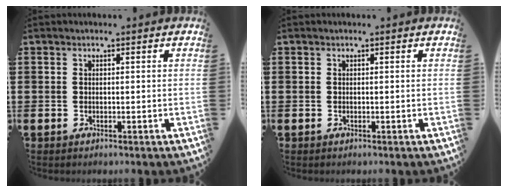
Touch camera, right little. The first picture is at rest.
{"total": 0.0}